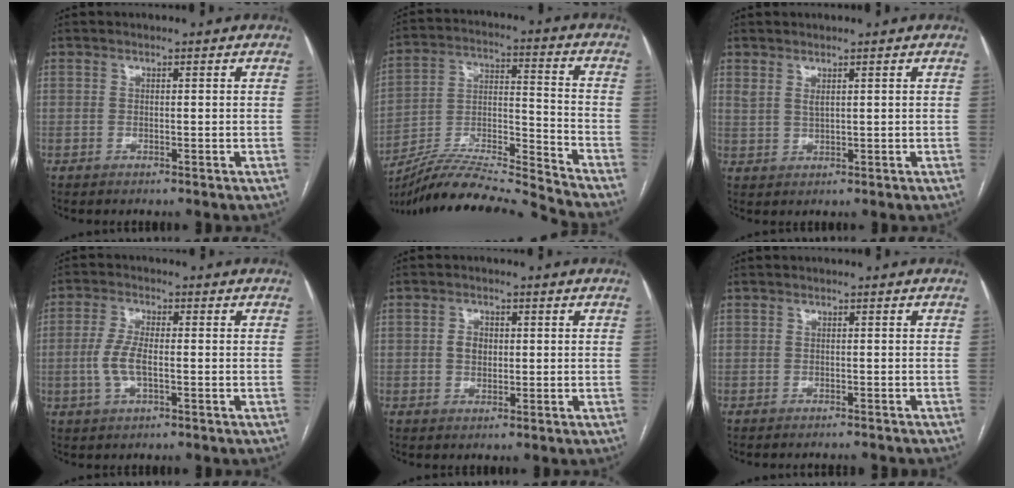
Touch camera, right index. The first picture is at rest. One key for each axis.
{"total": 18.5, "fx": -17.5, "fy": -1.5, "fz": 5.8, "tx": -0.117, "ty": 0.013, "tz": -0.306}
{"total": 2.0, "fx": 1.7, "fy": 0.5, "fz": 0.9, "tx": -0.030, "ty": 0.004, "tz": 0.039}
{"total": 4.8, "fx": -0.7, "fy": 1.5, "fz": 4.4, "tx": -0.107, "ty": 0.001, "tz": -0.015}
{"total": 2.7, "fx": 0.2, "fy": 2.1, "fz": 1.7, "tx": -0.029, "ty": 0.008, "tz": 0.006}
{"total": 3.9, "fx": -3.7, "fy": 1.1, "fz": 0.6, "tx": 0.000, "ty": -0.008, "tz": -0.043}